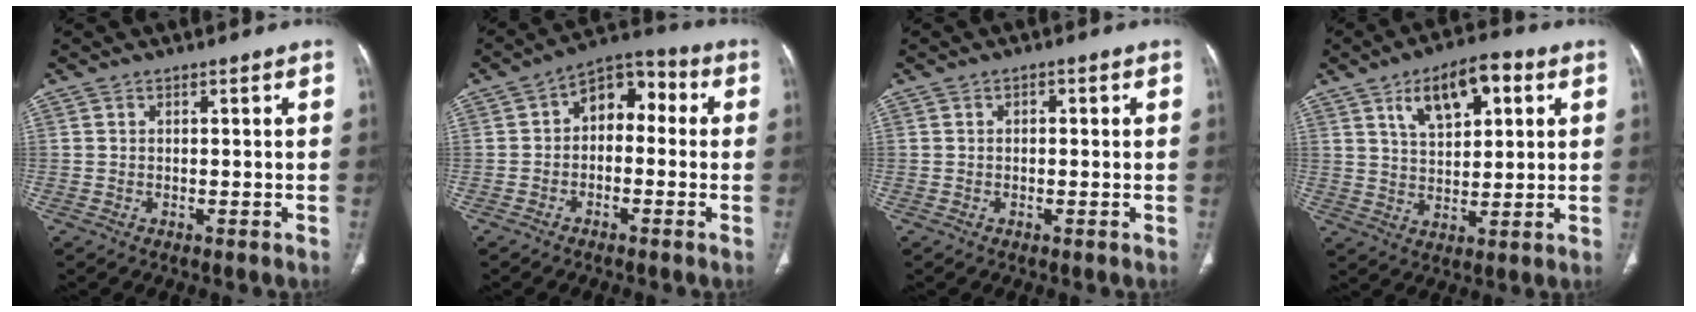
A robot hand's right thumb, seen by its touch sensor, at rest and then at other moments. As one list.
[{"total": 8.4, "force": [0.0, 5.7, 6.1], "torque": [-0.055, 0.040, -0.019]}, {"total": 1.0, "force": [0.1, 0.7, 0.7], "torque": [-0.001, 0.003, -0.002]}, {"total": 11.7, "force": [5.0, 5.8, 8.9], "torque": [-0.120, -0.005, 0.082]}]